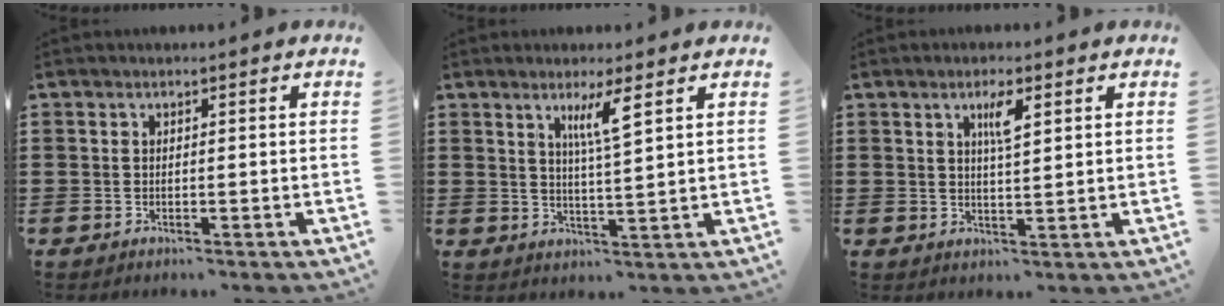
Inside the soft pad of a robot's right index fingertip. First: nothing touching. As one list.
[{"total": 4.3, "force": [2.5, -0.1, 3.6], "torque": [-0.069, -0.005, 0.039]}, {"total": 3.6, "force": [1.7, 0.8, 3.1], "torque": [-0.050, 0.001, 0.022]}]